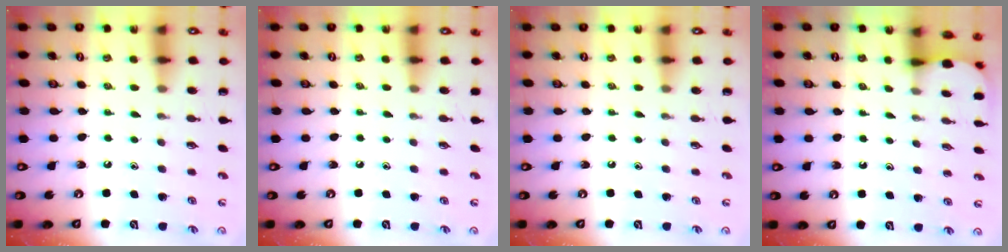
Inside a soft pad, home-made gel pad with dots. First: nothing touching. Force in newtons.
{"total": 2.3, "press": 2.3, "slide": 0.4}
{"total": 0.0}
{"total": 2.6, "press": 2.6, "slide": 0.3}